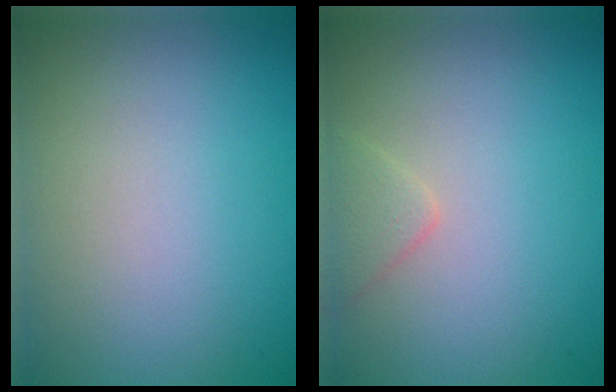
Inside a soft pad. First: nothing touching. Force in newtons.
{"total": 1.4, "press": 1.4, "slide": 0.1}